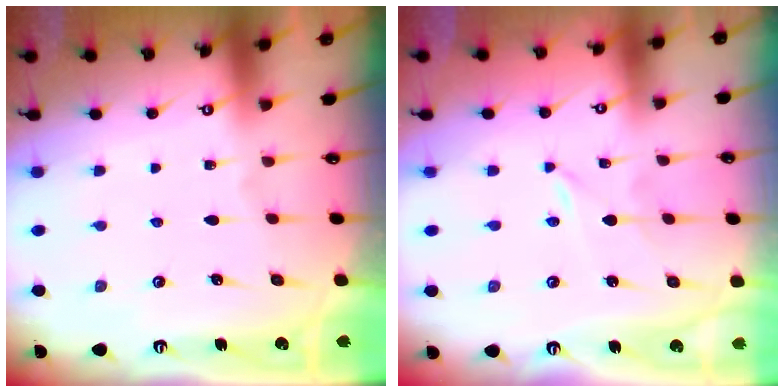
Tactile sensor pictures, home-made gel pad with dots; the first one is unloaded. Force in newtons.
{"total": 0.0}